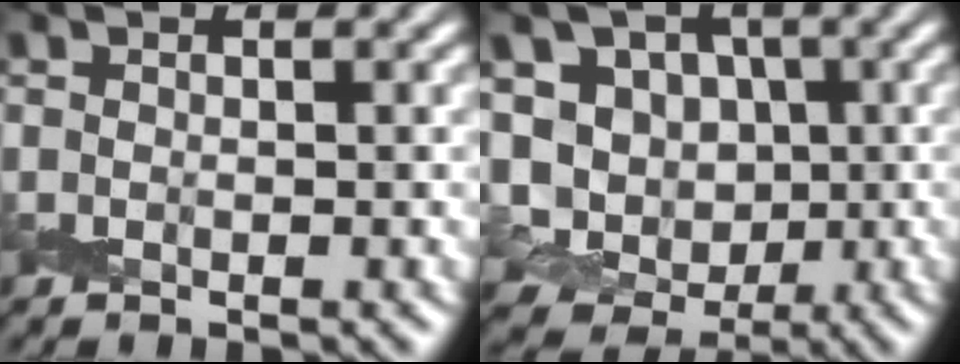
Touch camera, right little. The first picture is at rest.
{"total": 10.4, "force": [-0.4, 9.3, 4.6], "torque": [-0.081, 0.007, -0.027]}